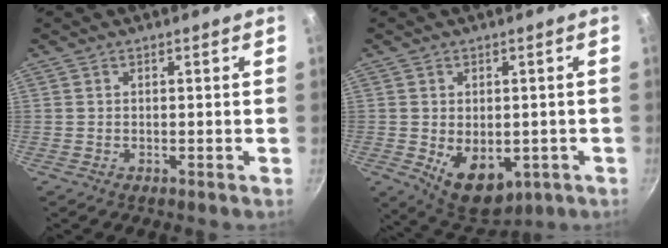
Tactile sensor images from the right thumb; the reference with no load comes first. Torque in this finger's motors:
{"motor_torque": [-0.36, 0.82, 0.43, 0.79, 0.07]}